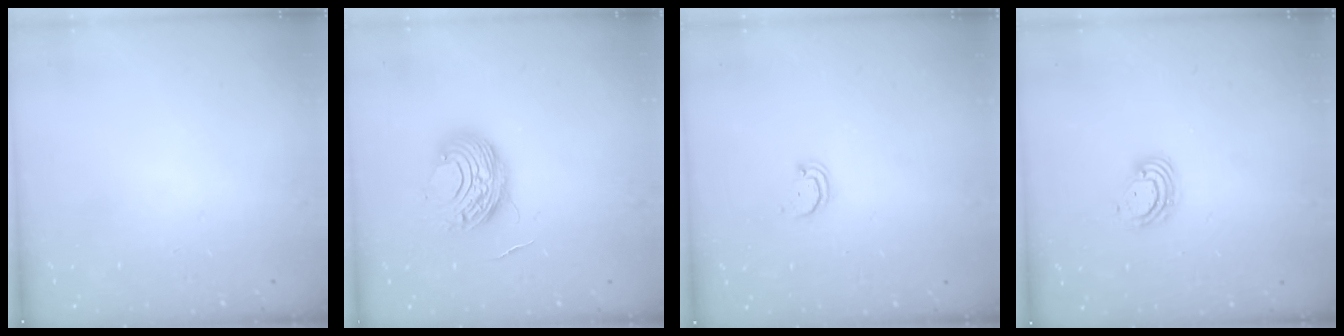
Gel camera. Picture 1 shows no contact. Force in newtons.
{"total": 10.1, "press": 10.1, "slide": 0.8}
{"total": 2.1, "press": 2.1, "slide": 0.2}
{"total": 5.7, "press": 5.6, "slide": 0.8}